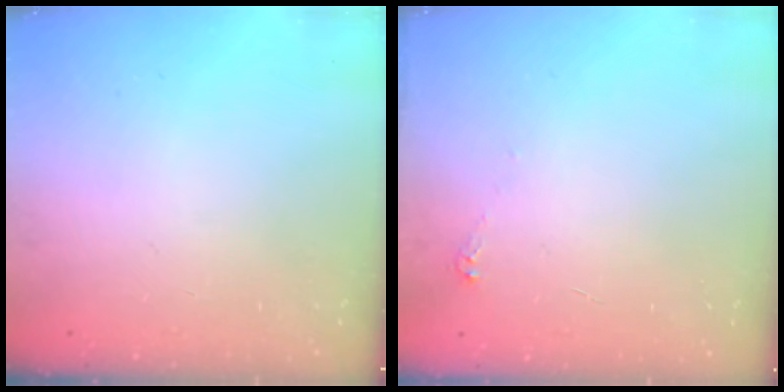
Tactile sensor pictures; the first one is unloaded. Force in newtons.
{"total": 2.5, "press": 2.5, "slide": 0.3}